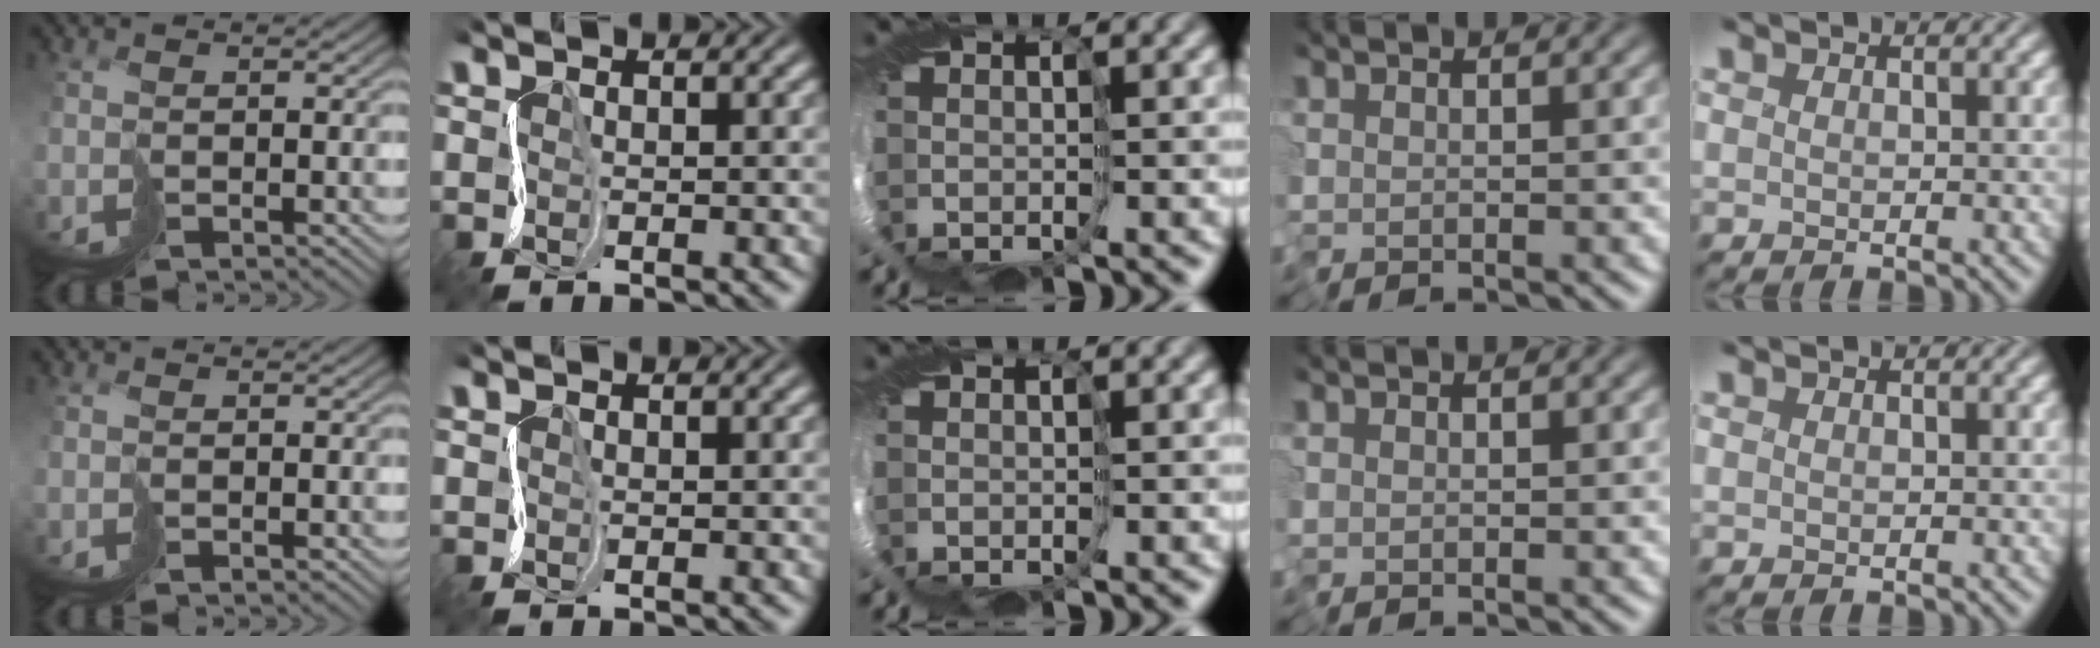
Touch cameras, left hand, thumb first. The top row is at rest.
{}